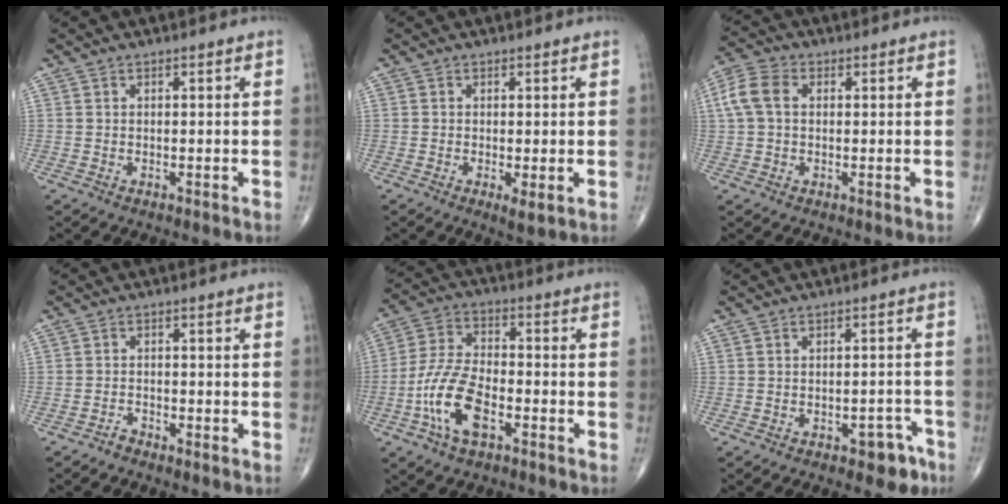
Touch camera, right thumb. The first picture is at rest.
{"total": 2.3, "force": [-0.5, 0.6, 2.1], "torque": [-0.035, -0.009, -0.010]}
{"total": 6.6, "force": [1.0, 4.5, 4.6], "torque": [-0.109, 0.021, 0.017]}
{"total": 1.3, "force": [-1.3, 0.2, 0.2], "torque": [-0.002, 0.001, -0.027]}
{"total": 11.9, "force": [-4.7, 5.8, 9.3], "torque": [-0.190, 0.026, -0.093]}
{"total": 4.8, "force": [-3.0, 2.5, 2.8], "torque": [-0.009, 0.028, -0.036]}